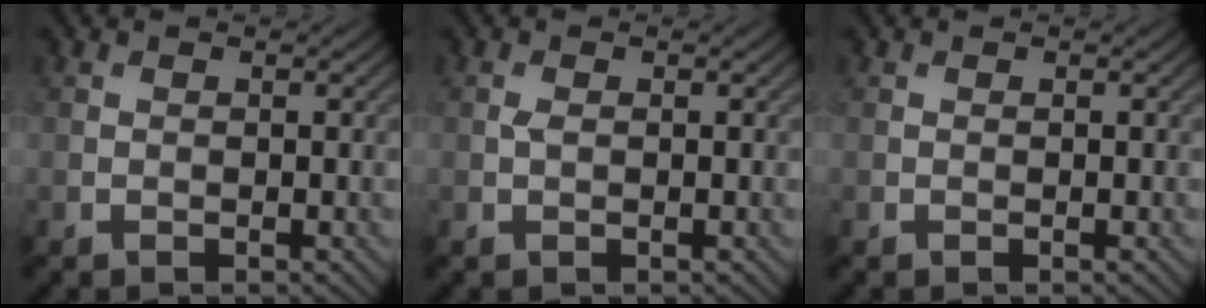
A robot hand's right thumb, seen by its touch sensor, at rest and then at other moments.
{"total": 0.8, "force": [0.1, 0.3, 0.7], "torque": [-0.019, 0.000, 0.002]}
{"total": 0.0}